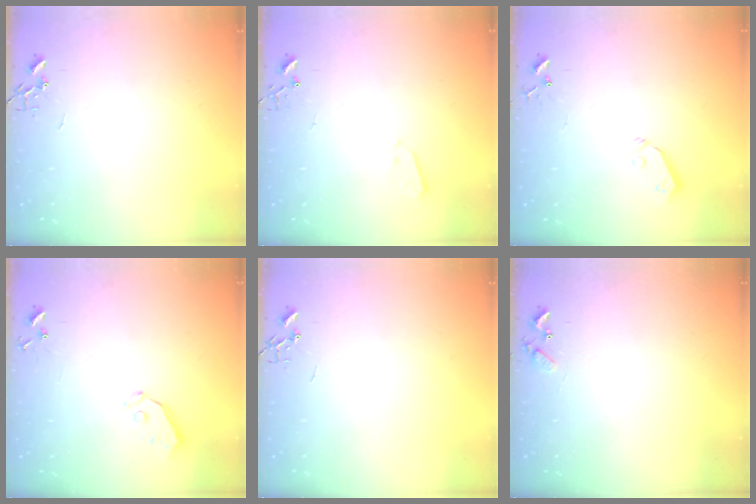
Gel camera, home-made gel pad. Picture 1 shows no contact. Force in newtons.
{"total": 2.2, "press": 2.1, "slide": 0.3}
{"total": 6.4, "press": 6.4, "slide": 0.6}
{"total": 4.9, "press": 4.9, "slide": 0.2}
{"total": 0.0}
{"total": 5.5, "press": 5.5, "slide": 0.4}